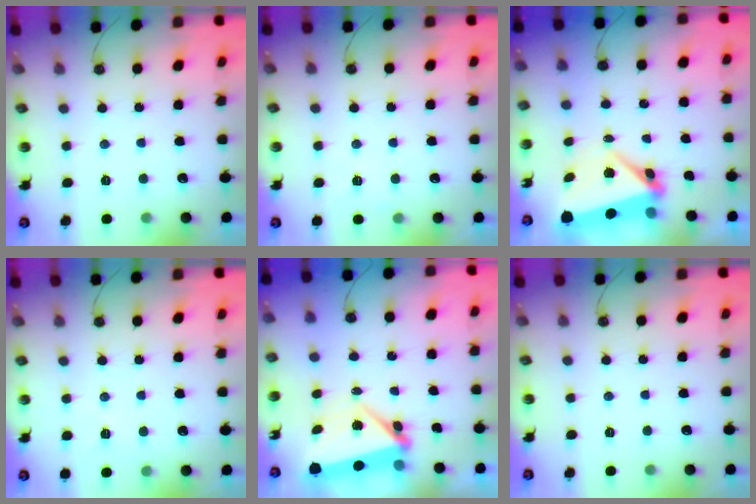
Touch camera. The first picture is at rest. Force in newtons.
{"total": 4.3, "press": 4.3, "slide": 0.3}
{"total": 6.4, "press": 6.0, "slide": 2.1}
{"total": 3.0, "press": 2.1, "slide": 2.2}
{"total": 8.1, "press": 4.9, "slide": 6.4}
{"total": 0.0}